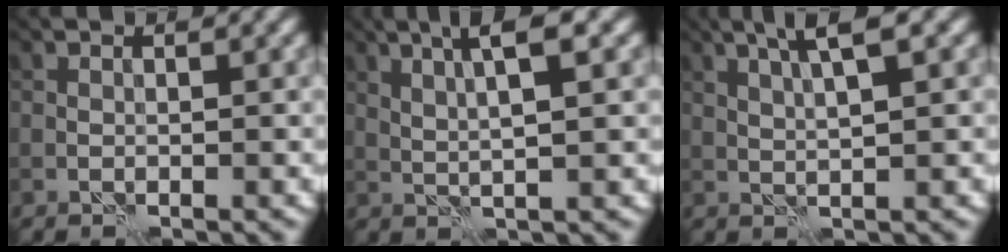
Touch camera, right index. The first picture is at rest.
{"total": 4.7, "force": [2.0, 0.7, 4.1], "torque": [-0.078, 0.006, 0.037]}
{"total": 4.0, "force": [2.1, 0.5, 3.4], "torque": [-0.068, 0.007, 0.040]}